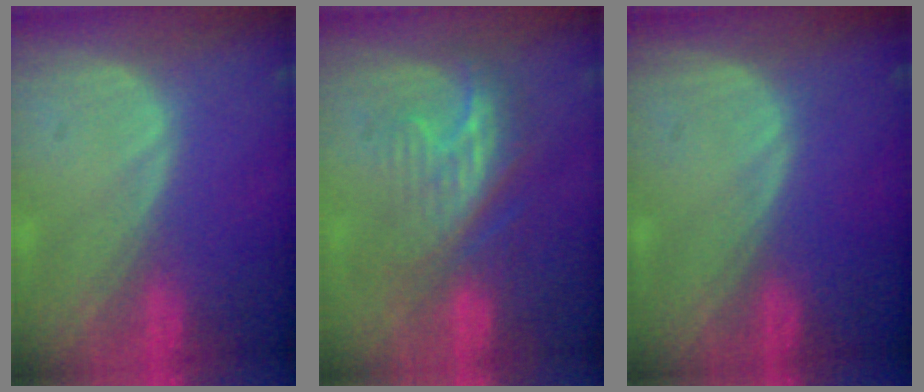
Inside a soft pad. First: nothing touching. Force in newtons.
{"total": 7.6, "press": 7.1, "slide": 2.7}
{"total": 0.0}